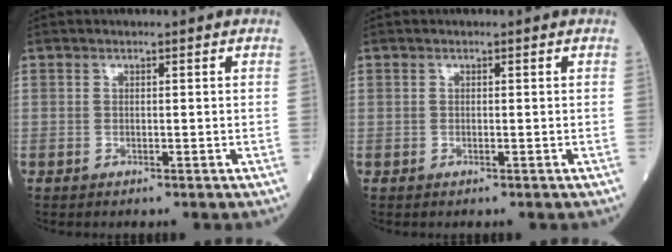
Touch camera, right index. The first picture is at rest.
{"total": 0.0}